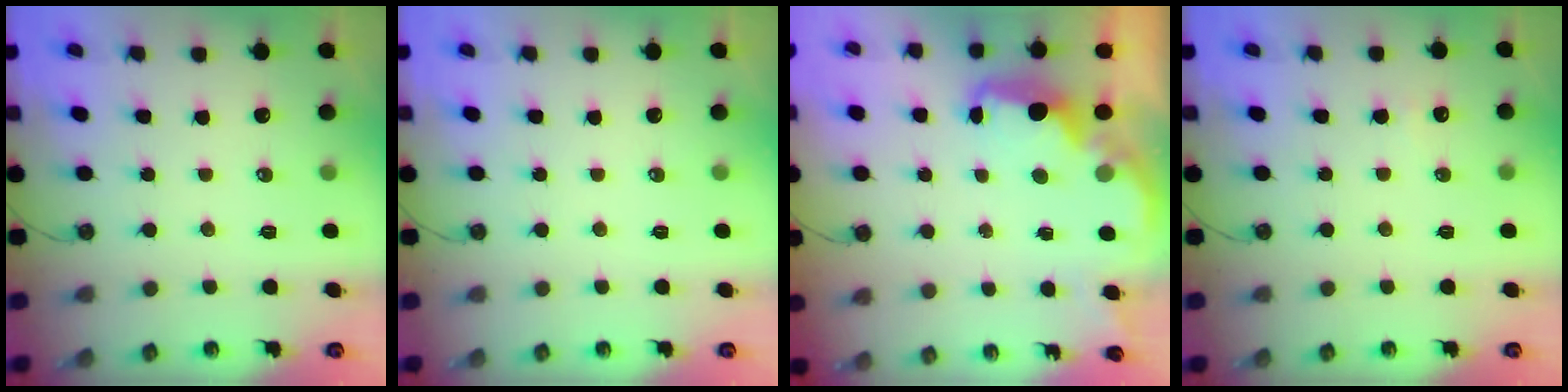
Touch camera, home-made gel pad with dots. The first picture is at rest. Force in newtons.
{"total": 0.0}
{"total": 2.4, "press": 2.3, "slide": 0.7}
{"total": 4.9, "press": 4.8, "slide": 1.0}